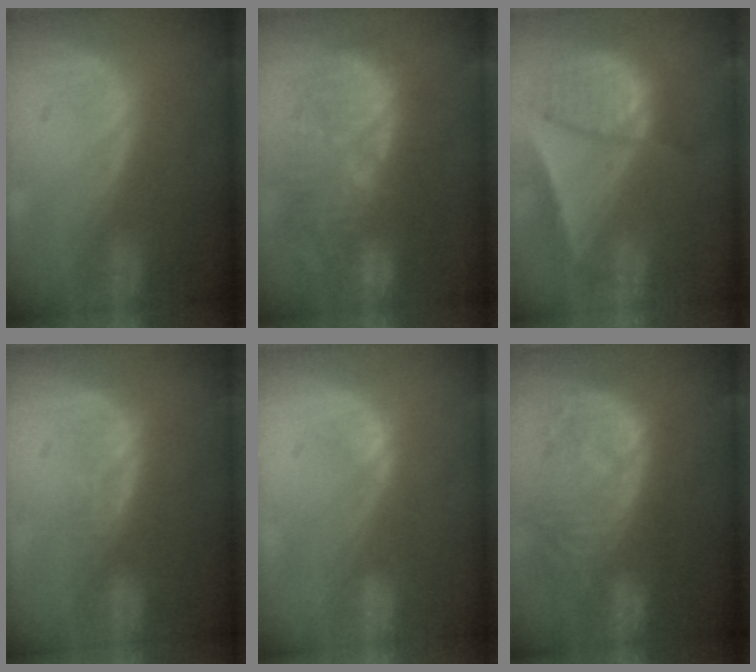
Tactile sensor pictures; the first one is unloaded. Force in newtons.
{"total": 12.0, "press": 11.5, "slide": 3.4}
{"total": 9.5, "press": 8.1, "slide": 5.0}
{"total": 3.9, "press": 3.5, "slide": 1.8}
{"total": 2.3, "press": 2.2, "slide": 0.7}
{"total": 11.3, "press": 9.9, "slide": 5.6}